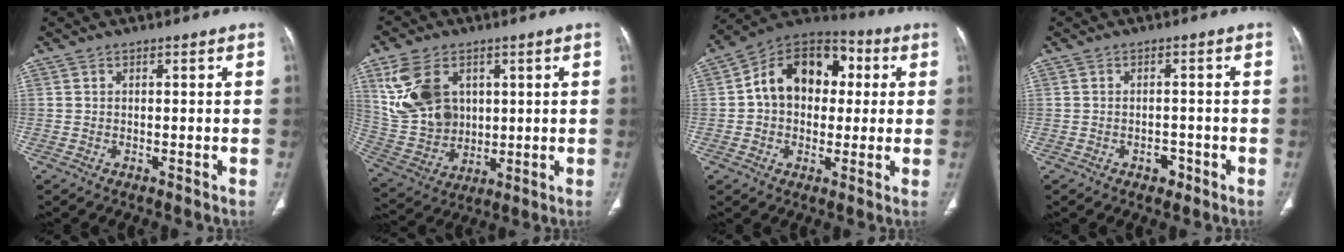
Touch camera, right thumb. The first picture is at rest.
{"total": 15.1, "force": [5.1, 10.9, 9.1], "torque": [-0.156, -0.014, 0.117]}
{"total": 16.1, "force": [2.3, 11.8, 10.8], "torque": [-0.126, 0.031, 0.025]}
{"total": 2.3, "force": [-1.3, 1.5, 1.1], "torque": [-0.006, 0.009, -0.015]}